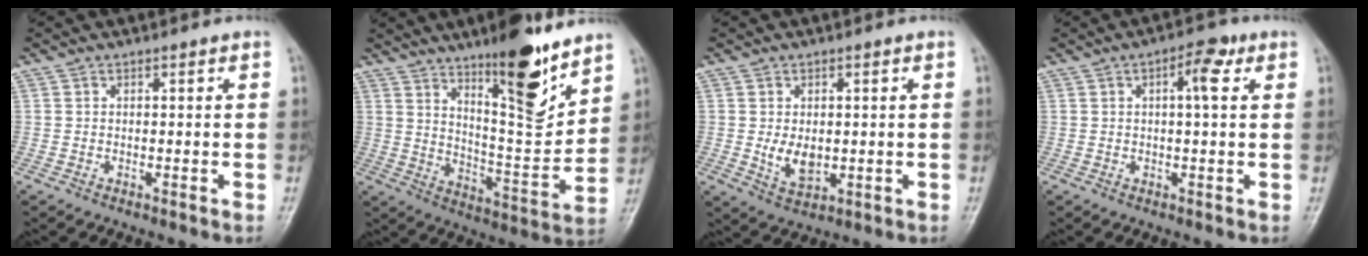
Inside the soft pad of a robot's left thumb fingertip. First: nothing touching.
{"total": 16.5, "force": [10.9, 4.0, 11.7], "torque": [-0.147, -0.084, 0.181]}
{"total": 5.3, "force": [0.0, 3.4, 4.0], "torque": [-0.058, -0.011, 0.011]}
{"total": 5.0, "force": [1.6, 1.7, 4.4], "torque": [-0.062, 0.008, 0.019]}